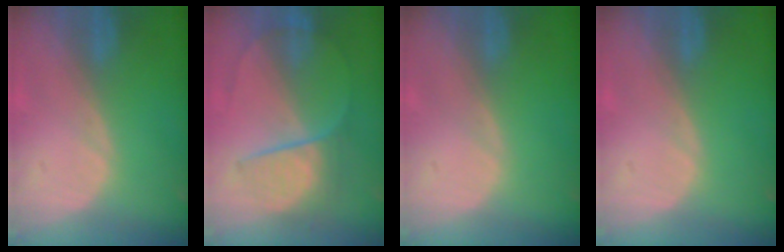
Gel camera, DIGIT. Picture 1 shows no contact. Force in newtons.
{"total": 6.9, "press": 6.6, "slide": 1.7}
{"total": 0.0}
{"total": 0.0}